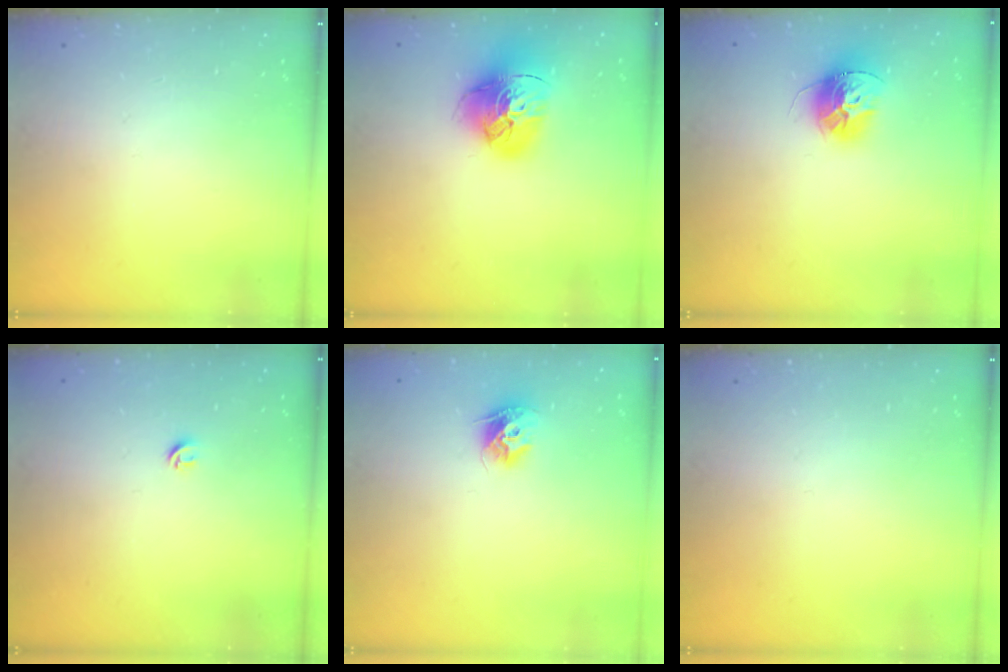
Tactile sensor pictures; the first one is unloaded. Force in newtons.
{"total": 16.7, "press": 16.6, "slide": 1.8}
{"total": 12.7, "press": 12.7, "slide": 1.0}
{"total": 4.3, "press": 4.3, "slide": 0.4}
{"total": 9.1, "press": 9.1, "slide": 0.3}
{"total": 0.0}